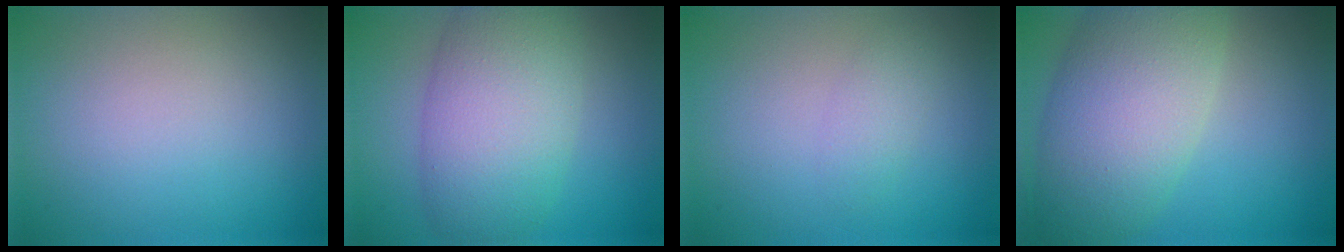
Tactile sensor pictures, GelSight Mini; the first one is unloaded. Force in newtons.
{"total": 8.1, "press": 8.1, "slide": 0.3}
{"total": 1.4, "press": 1.4, "slide": 0.0}
{"total": 8.6, "press": 8.6, "slide": 0.7}